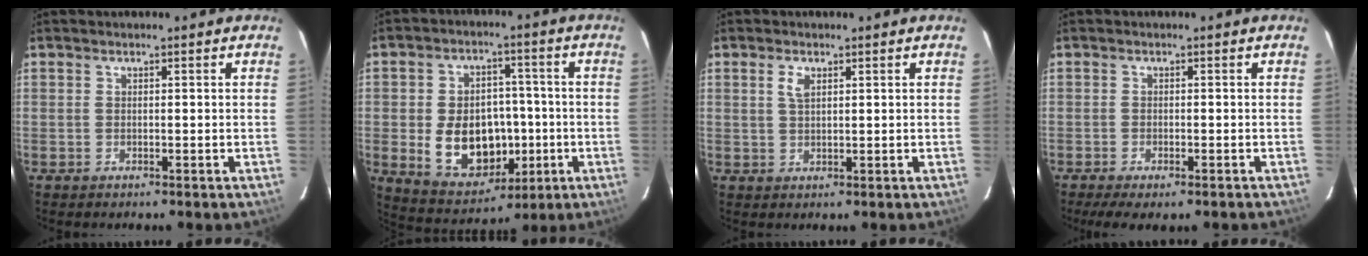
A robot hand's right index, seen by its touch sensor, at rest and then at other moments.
{"total": 14.7, "force": [-2.5, 10.6, 9.9], "torque": [-0.205, 0.008, -0.013]}
{"total": 2.3, "force": [1.0, 1.1, 1.7], "torque": [-0.034, 0.003, 0.019]}
{"total": 6.1, "force": [-4.4, 1.6, 3.9], "torque": [-0.089, -0.028, -0.070]}